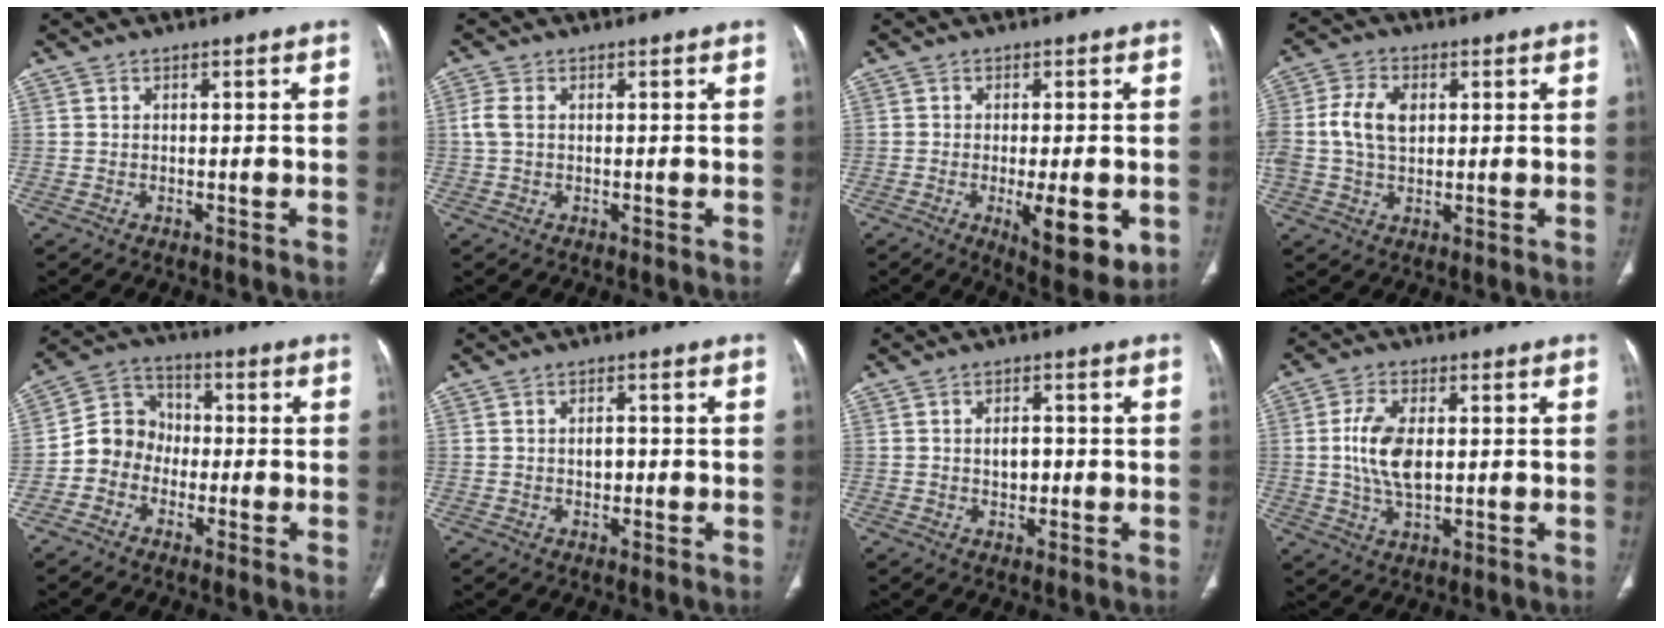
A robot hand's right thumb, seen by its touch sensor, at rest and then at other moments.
{"total": 2.4, "force": [0.3, 1.5, 1.9], "torque": [-0.058, 0.006, 0.003]}
{"total": 10.1, "force": [-2.6, 3.5, 9.1], "torque": [-0.118, -0.019, -0.032]}
{"total": 7.8, "force": [1.1, 5.1, 5.8], "torque": [-0.119, 0.011, 0.020]}
{"total": 8.2, "force": [-2.1, 7.3, 3.1], "torque": [-0.031, 0.035, -0.055]}
{"total": 2.3, "force": [-0.1, 1.6, 1.7], "torque": [-0.023, 0.004, -0.001]}
{"total": 3.3, "force": [0.0, 2.1, 2.5], "torque": [-0.034, 0.005, 0.000]}
{"total": 8.9, "force": [0.7, 4.7, 7.6], "torque": [-0.153, -0.002, 0.014]}